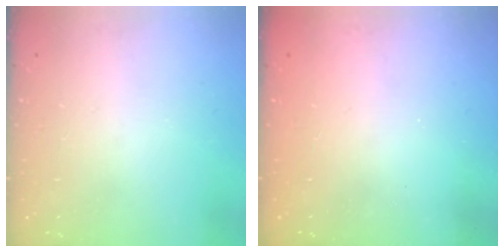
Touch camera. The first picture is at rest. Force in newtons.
{"total": 2.3, "press": 2.2, "slide": 0.8}